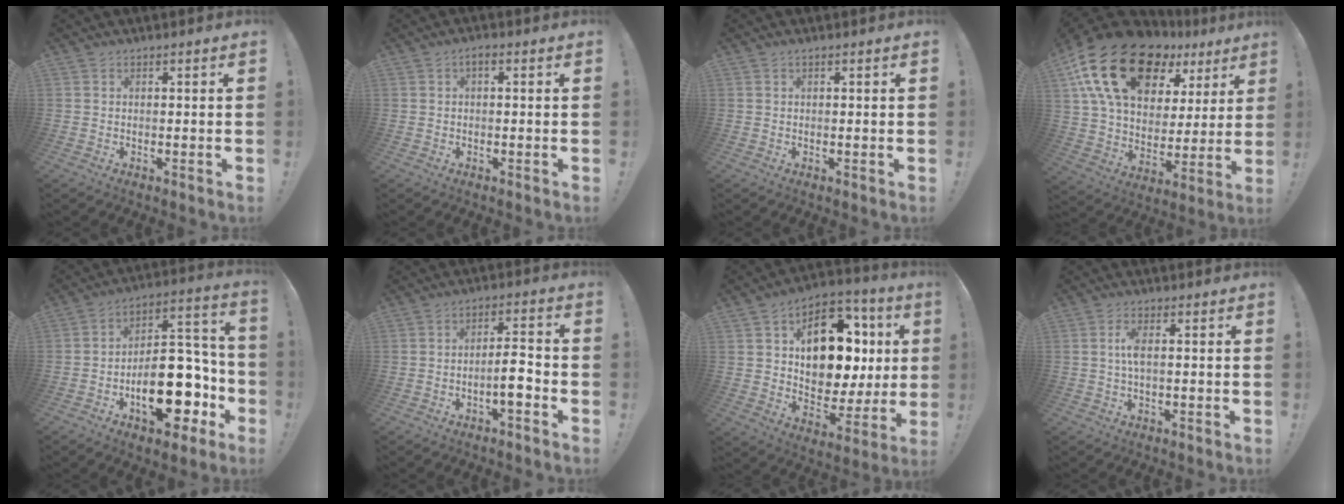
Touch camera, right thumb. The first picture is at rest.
{"total": 1.3, "force": [-0.4, 0.4, 1.1], "torque": [-0.022, 0.006, -0.008]}
{"total": 0.5, "force": [0.3, 0.1, 0.4], "torque": [-0.009, 0.001, 0.005]}
{"total": 24.2, "force": [13.3, 13.4, 15.1], "torque": [-0.261, -0.065, 0.250]}
{"total": 21.9, "force": [-8.6, 12.0, 16.2], "torque": [-0.229, 0.064, -0.121]}
{"total": 6.9, "force": [-2.8, 2.0, 5.9], "torque": [-0.087, 0.013, -0.048]}
{"total": 19.6, "force": [5.1, 13.1, 13.6], "torque": [-0.186, -0.007, 0.104]}
{"total": 4.2, "force": [0.1, 1.2, 4.1], "torque": [-0.076, -0.001, -0.003]}